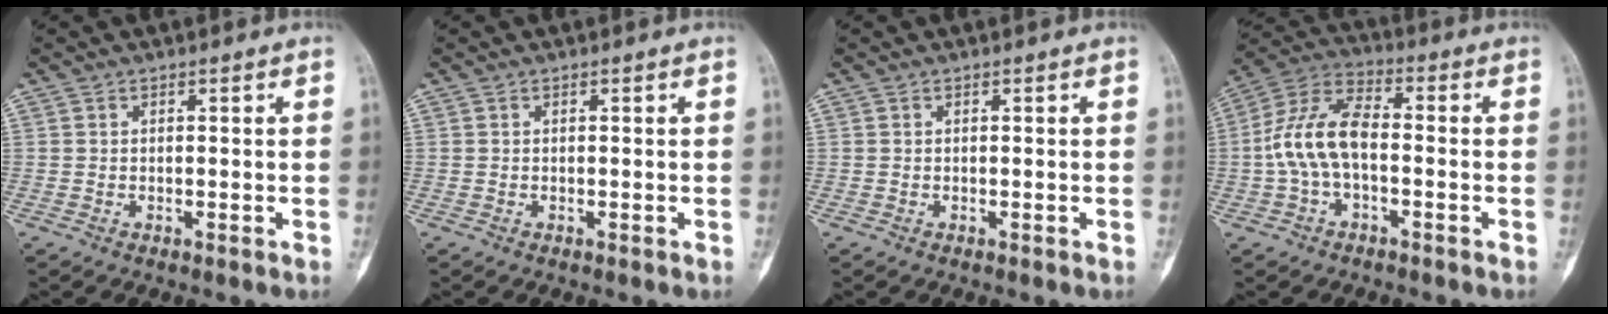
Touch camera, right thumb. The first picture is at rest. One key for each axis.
{"total": 0.0}
{"total": 0.0}
{"total": 11.4, "fx": -1.3, "fy": 6.1, "fz": 9.5, "tx": -0.194, "ty": 0.038, "tz": -0.034}